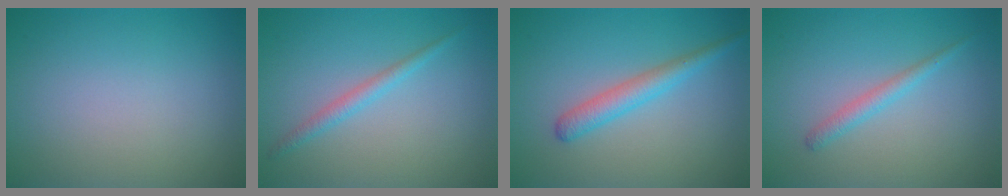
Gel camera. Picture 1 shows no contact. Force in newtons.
{"total": 1.5, "press": 1.5, "slide": 0.1}
{"total": 2.7, "press": 2.7, "slide": 0.0}
{"total": 1.5, "press": 1.5, "slide": 0.1}